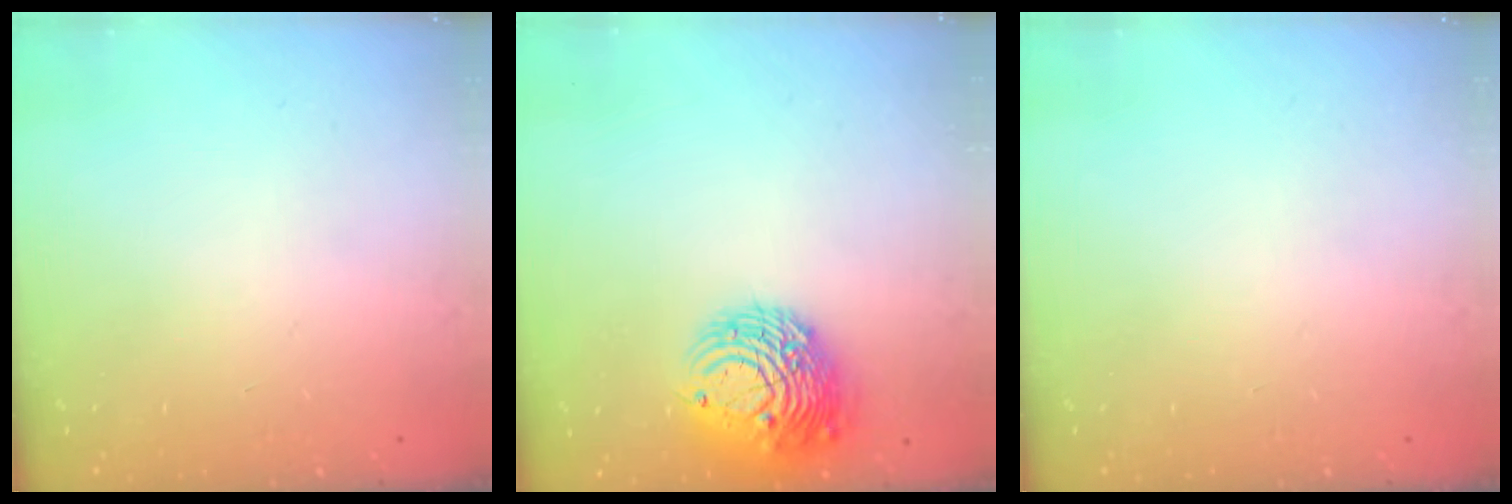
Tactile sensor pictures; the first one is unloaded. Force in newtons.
{"total": 11.0, "press": 10.9, "slide": 1.6}
{"total": 0.0}